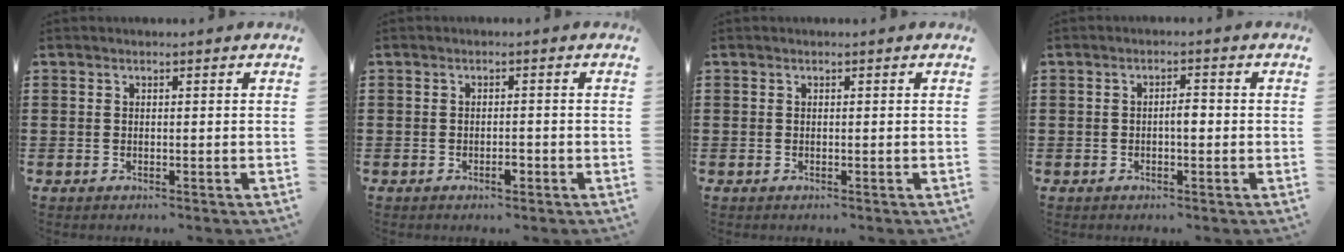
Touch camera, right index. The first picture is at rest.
{"total": 1.8, "force": [-0.9, 0.6, 1.4], "torque": [-0.027, 0.000, -0.016]}
{"total": 0.0}
{"total": 2.1, "force": [-0.4, 0.7, 1.9], "torque": [-0.036, 0.003, -0.008]}